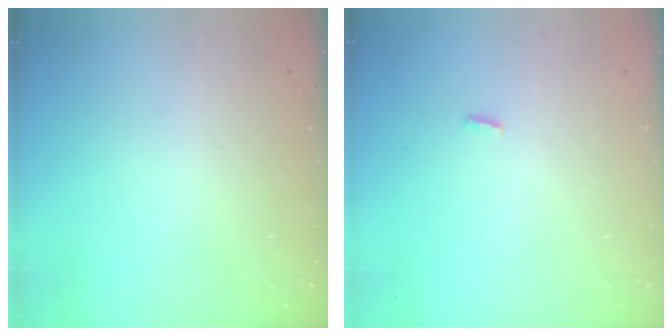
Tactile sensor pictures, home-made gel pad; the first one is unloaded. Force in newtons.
{"total": 2.3, "press": 2.1, "slide": 0.8}